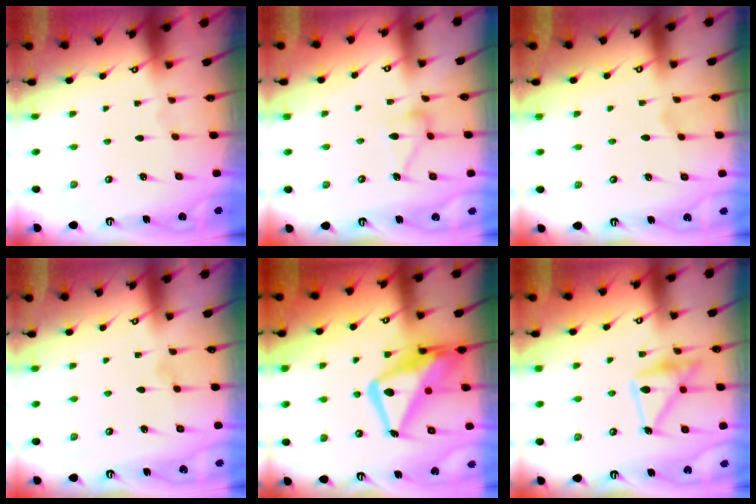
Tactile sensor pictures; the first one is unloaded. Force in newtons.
{"total": 10.0, "press": 10.0, "slide": 0.6}
{"total": 7.0, "press": 7.0, "slide": 0.5}
{"total": 4.6, "press": 4.6, "slide": 0.2}
{"total": 17.2, "press": 17.2, "slide": 1.7}
{"total": 16.6, "press": 16.5, "slide": 1.0}